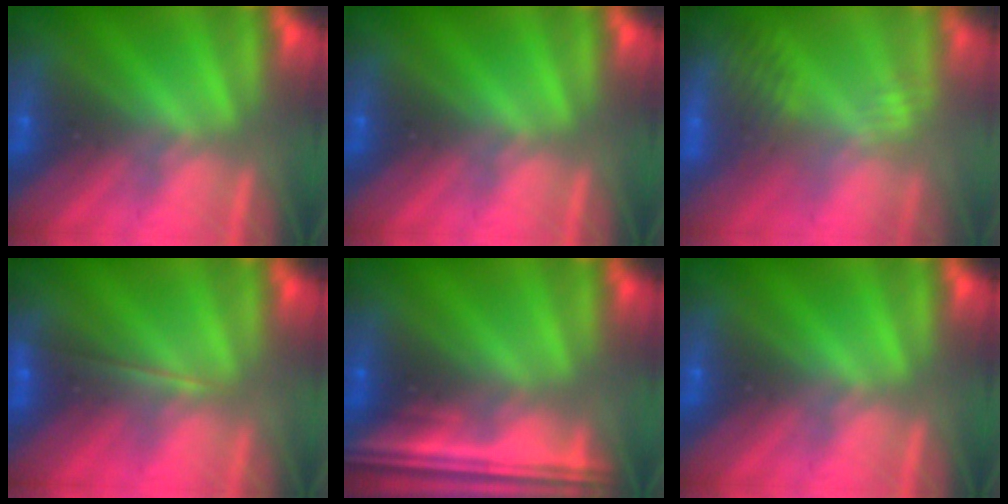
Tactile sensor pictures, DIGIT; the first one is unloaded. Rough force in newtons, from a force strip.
{"total": 0.0}
{"total": 2.7}
{"total": 1.8}
{"total": 5.8}
{"total": 0.0}